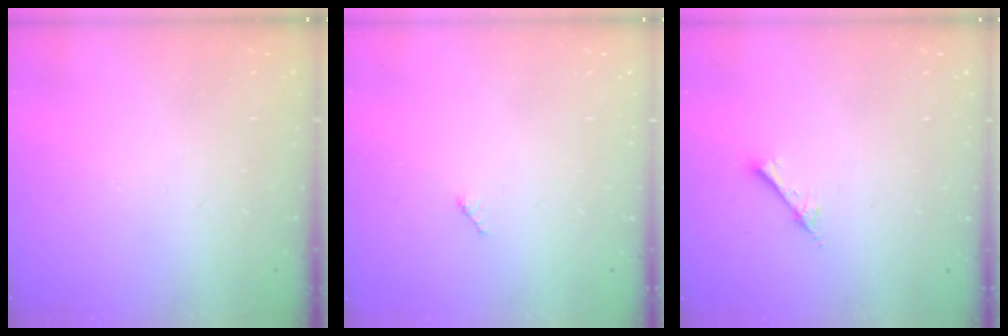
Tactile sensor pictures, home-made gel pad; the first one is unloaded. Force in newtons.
{"total": 2.5, "press": 2.5, "slide": 0.3}
{"total": 2.2, "press": 2.2, "slide": 0.3}